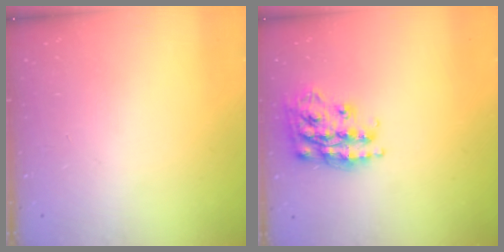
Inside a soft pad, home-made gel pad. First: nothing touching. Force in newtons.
{"total": 17.9, "press": 17.8, "slide": 1.1}